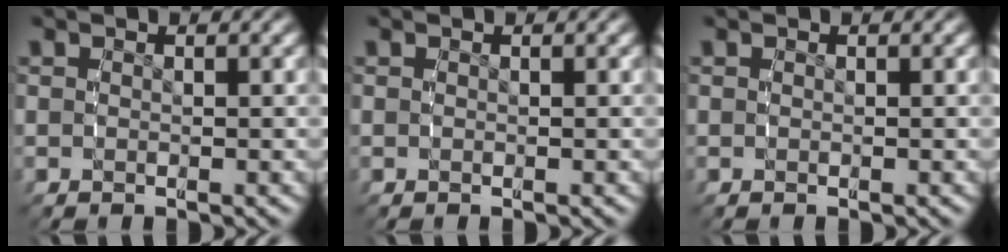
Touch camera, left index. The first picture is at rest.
{"total": 0.0}
{"total": 0.0}